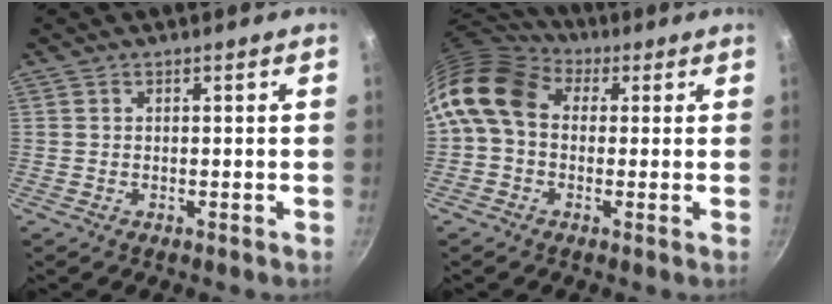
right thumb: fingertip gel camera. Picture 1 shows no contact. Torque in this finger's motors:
{"motor_torque": [0.77, 2.70, 0.29, -0.24, 0.24]}